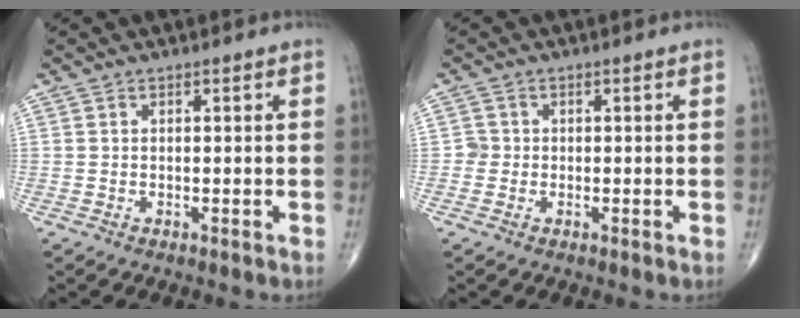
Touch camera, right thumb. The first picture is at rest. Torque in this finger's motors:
{"motor_torque": [-0.22, -0.06, 0.00, 0.14, 0.02]}